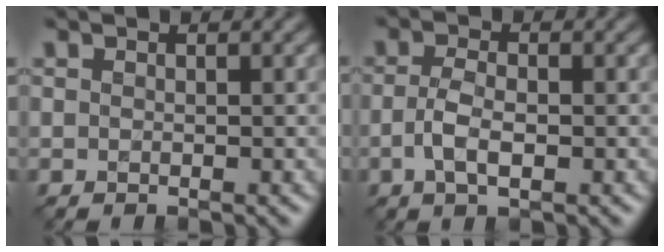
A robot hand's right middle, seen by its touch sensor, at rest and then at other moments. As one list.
[{"total": 3.0, "force": [-0.7, 1.3, 2.5], "torque": [-0.055, -0.003, -0.015]}]